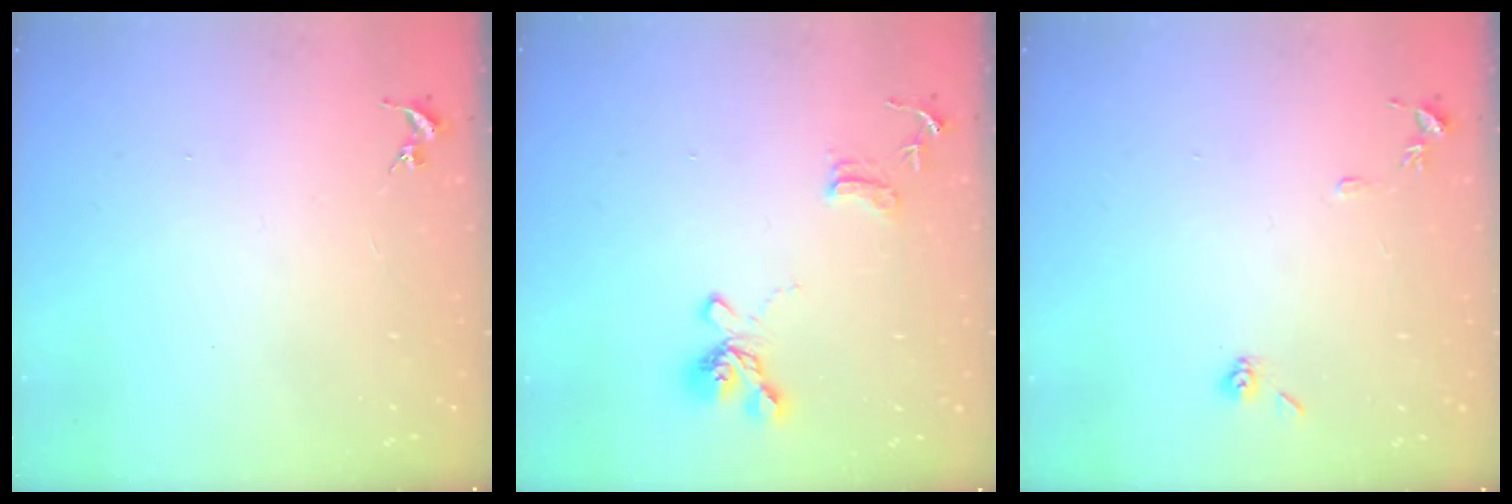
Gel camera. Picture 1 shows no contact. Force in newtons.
{"total": 14.7, "press": 14.6, "slide": 1.5}
{"total": 7.2, "press": 7.2, "slide": 0.8}